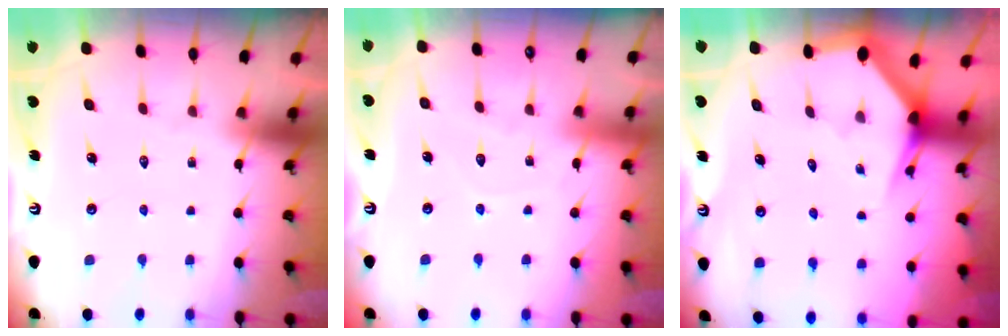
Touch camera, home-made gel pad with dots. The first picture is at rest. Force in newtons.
{"total": 4.6, "press": 4.6, "slide": 0.4}
{"total": 2.9, "press": 2.9, "slide": 0.1}